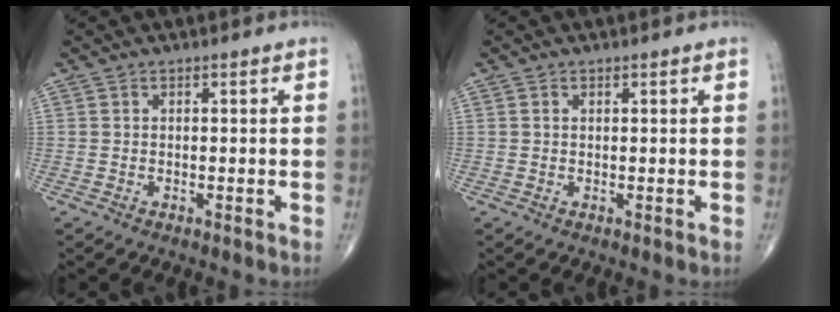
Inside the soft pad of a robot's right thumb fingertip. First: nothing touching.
{"total": 0.0}